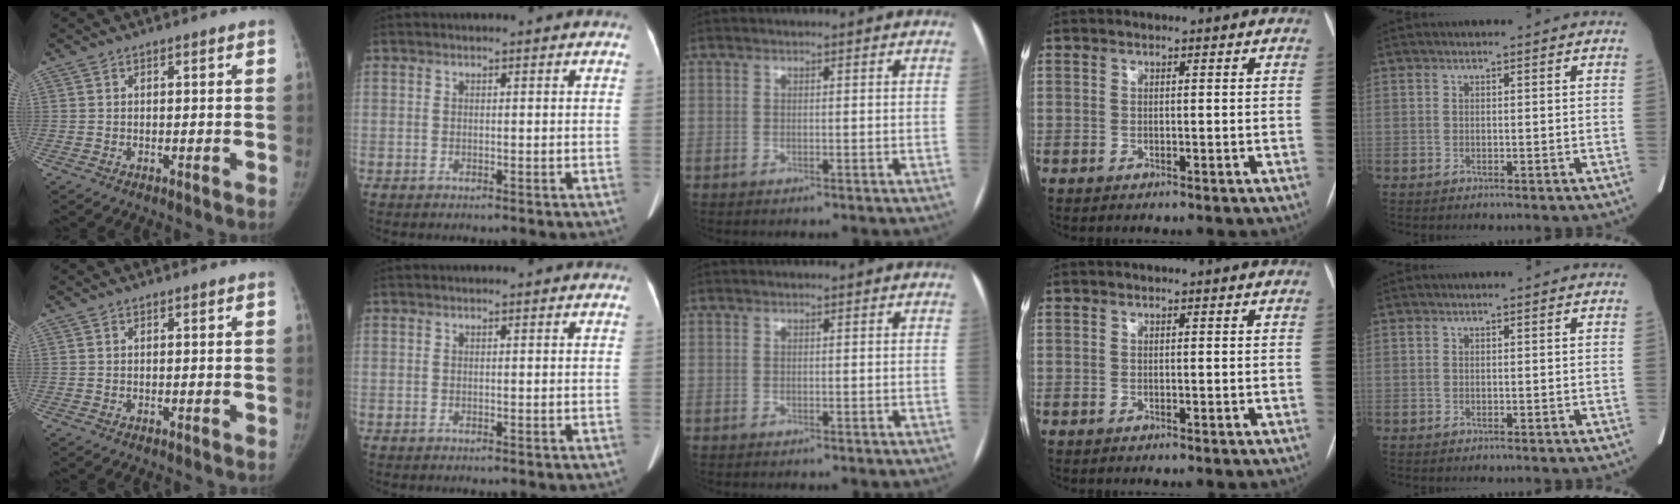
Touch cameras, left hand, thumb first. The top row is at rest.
{}